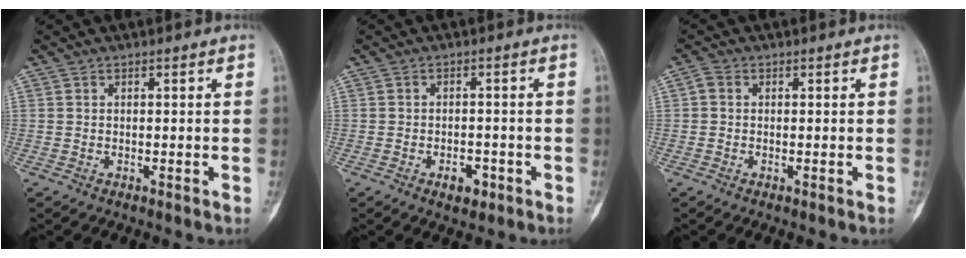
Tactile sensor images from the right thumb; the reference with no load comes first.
{"total": 3.3, "force": [-1.7, 1.9, 2.1], "torque": [-0.019, 0.009, -0.022]}
{"total": 1.4, "force": [0.0, 1.1, 0.8], "torque": [-0.014, 0.001, -0.006]}